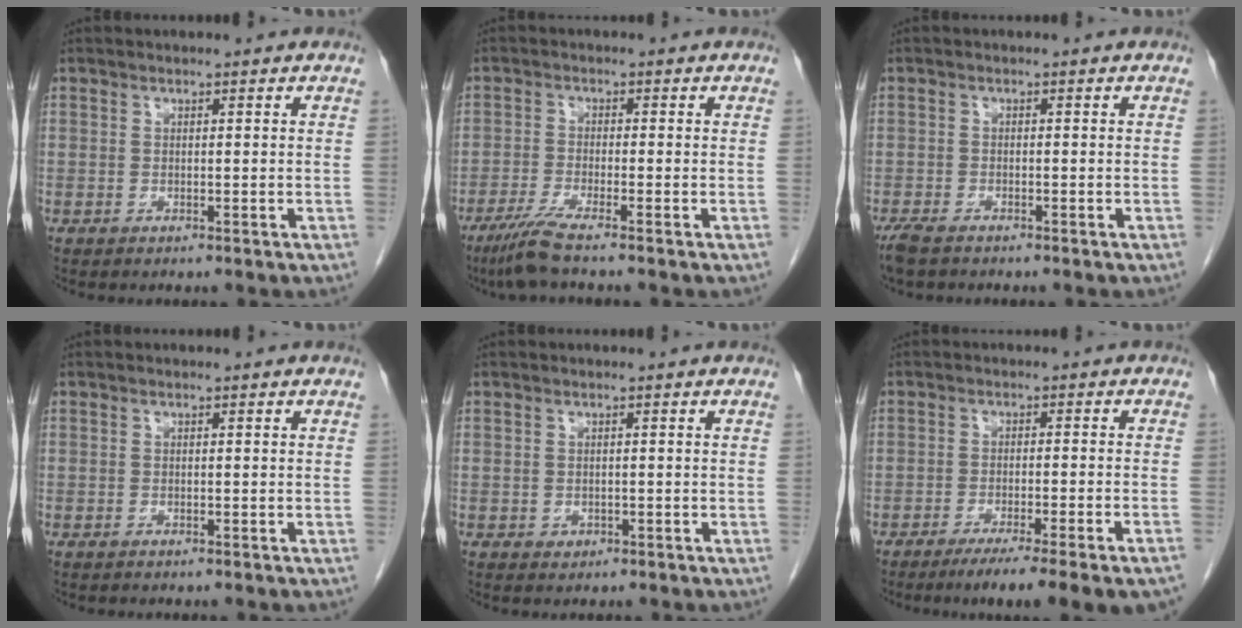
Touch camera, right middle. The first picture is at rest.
{"total": 4.8, "force": [-3.6, -0.8, 3.1], "torque": [-0.064, -0.017, -0.076]}
{"total": 3.6, "force": [-2.9, 1.1, 1.9], "torque": [-0.039, -0.010, -0.048]}
{"total": 0.0}
{"total": 0.8, "force": [-0.3, 0.7, 0.3], "torque": [-0.005, 0.002, 0.000]}
{"total": 14.0, "force": [-10.7, 0.2, 8.9], "torque": [-0.083, -0.025, -0.151]}